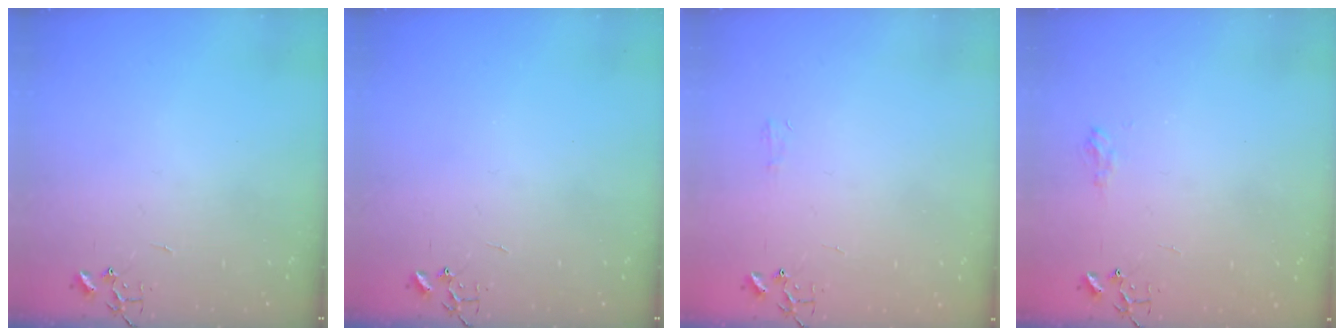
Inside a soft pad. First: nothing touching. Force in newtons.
{"total": 0.0}
{"total": 4.6, "press": 4.5, "slide": 0.5}
{"total": 7.6, "press": 7.6, "slide": 0.9}